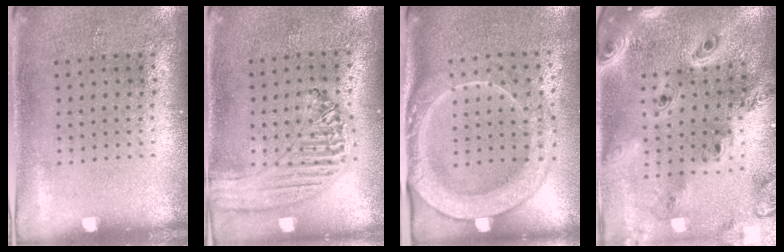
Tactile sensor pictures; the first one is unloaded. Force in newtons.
{"total": 1.3, "press": 1.3, "slide": 0.2}
{"total": 2.4, "press": 2.2, "slide": 1.1}
{"total": 4.1, "press": 3.0, "slide": 2.7}